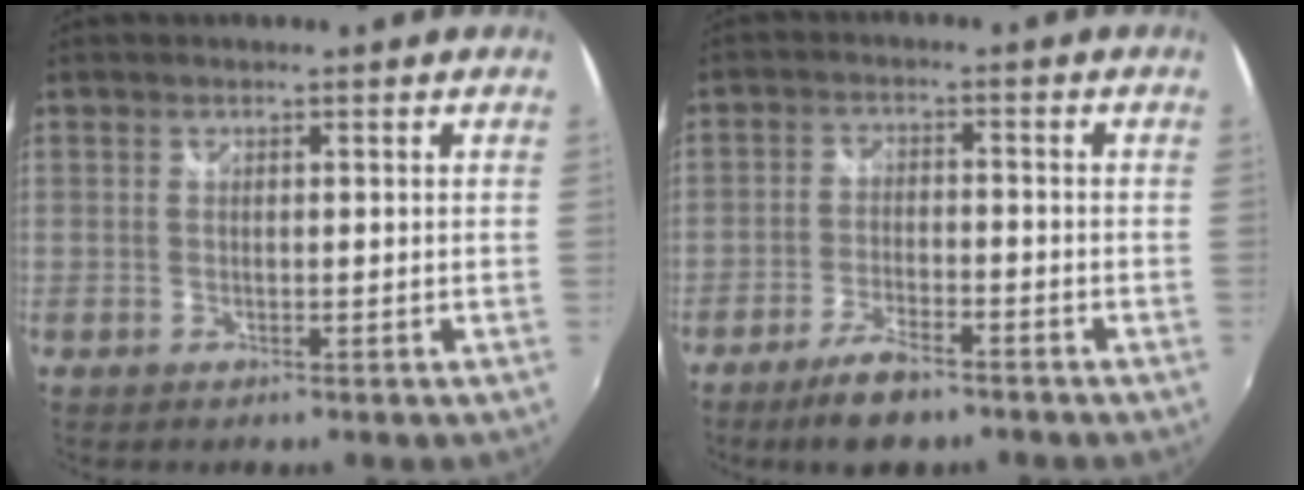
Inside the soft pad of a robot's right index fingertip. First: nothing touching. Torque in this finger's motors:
{"motor_torque": [0.47, -0.51, 0.27, 0.04]}